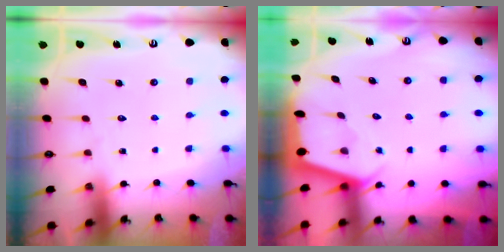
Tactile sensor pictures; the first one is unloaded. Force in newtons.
{"total": 2.3, "press": 2.3, "slide": 0.1}